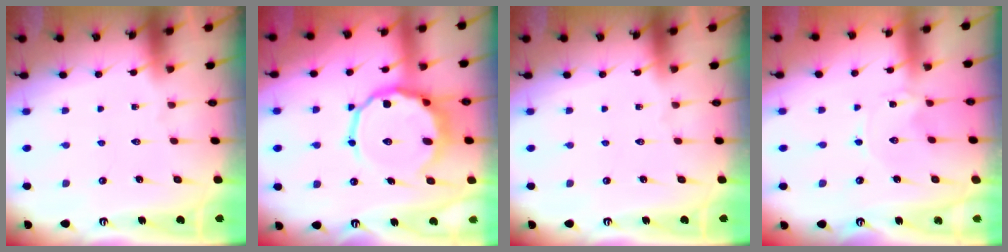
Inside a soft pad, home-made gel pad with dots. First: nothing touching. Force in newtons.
{"total": 12.0, "press": 11.8, "slide": 2.5}
{"total": 0.0}
{"total": 0.0}